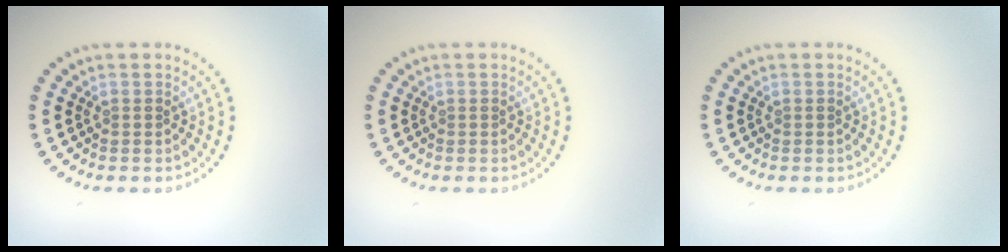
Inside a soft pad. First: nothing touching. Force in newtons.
{"total": 0.0}
{"total": 0.0}